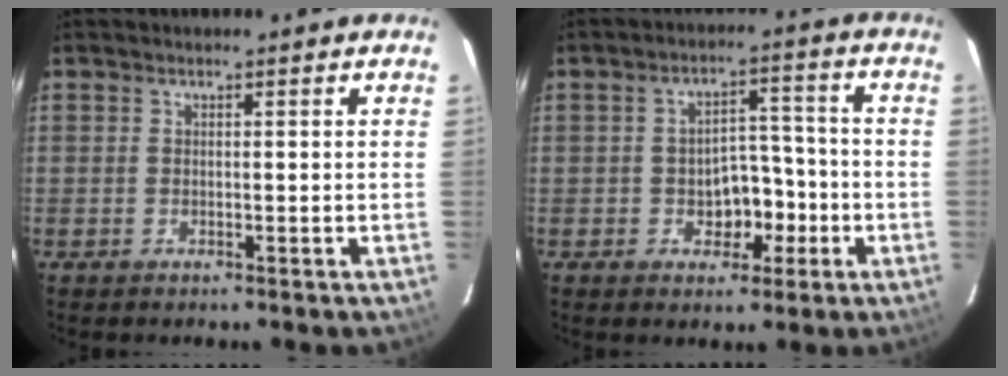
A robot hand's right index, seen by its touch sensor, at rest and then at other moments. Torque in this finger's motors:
{"motor_torque": [0.18, 0.36, 0.01, 0.02]}